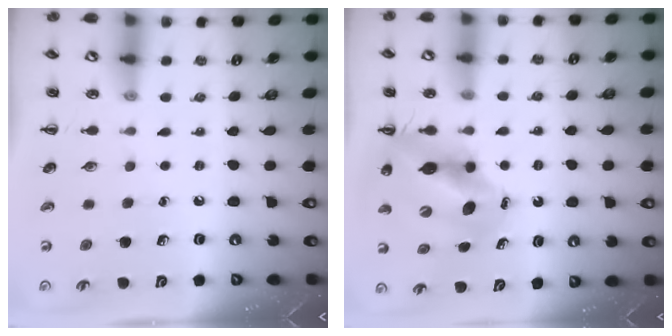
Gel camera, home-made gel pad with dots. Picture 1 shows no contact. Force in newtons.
{"total": 11.2, "press": 10.8, "slide": 3.2}